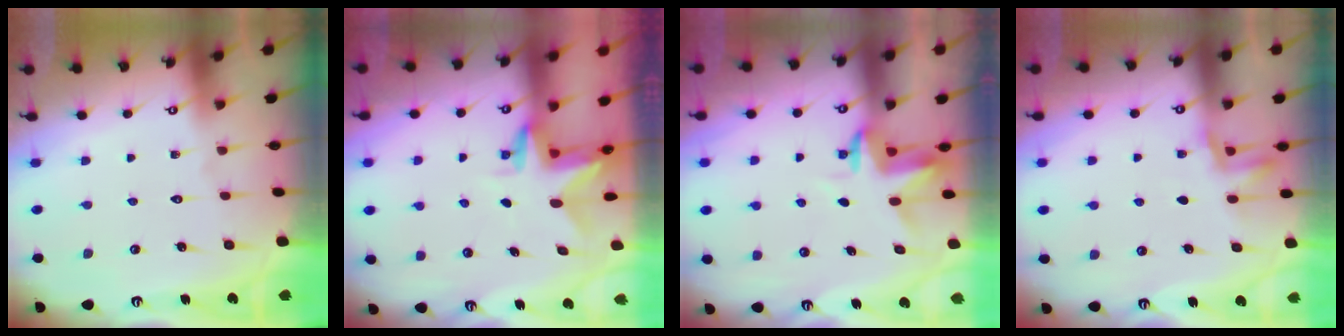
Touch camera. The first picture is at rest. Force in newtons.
{"total": 3.1, "press": 3.0, "slide": 0.2}
{"total": 3.5, "press": 3.5, "slide": 0.2}
{"total": 3.5, "press": 3.5, "slide": 0.8}